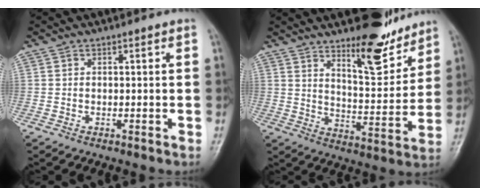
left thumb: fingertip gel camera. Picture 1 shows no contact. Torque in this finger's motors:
{"motor_torque": [0.15, -0.15, -0.16, -0.40, 0.13]}